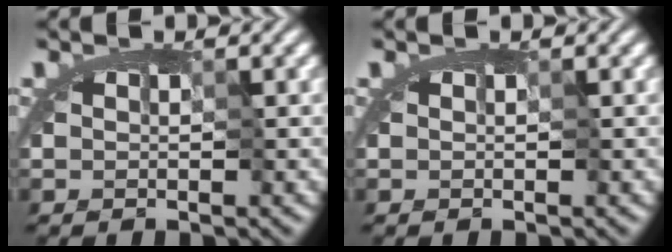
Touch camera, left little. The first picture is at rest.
{"total": 0.0}